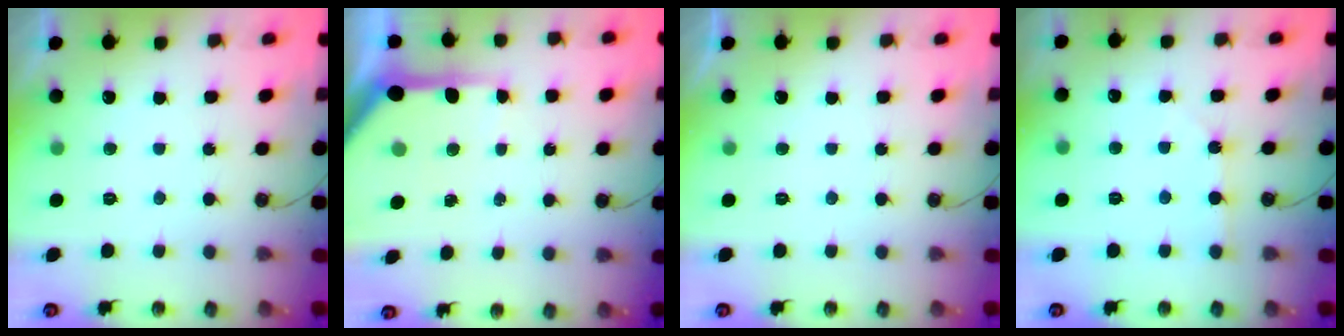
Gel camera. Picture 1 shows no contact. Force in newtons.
{"total": 10.2, "press": 10.2, "slide": 1.2}
{"total": 0.0}
{"total": 1.7, "press": 1.6, "slide": 0.3}